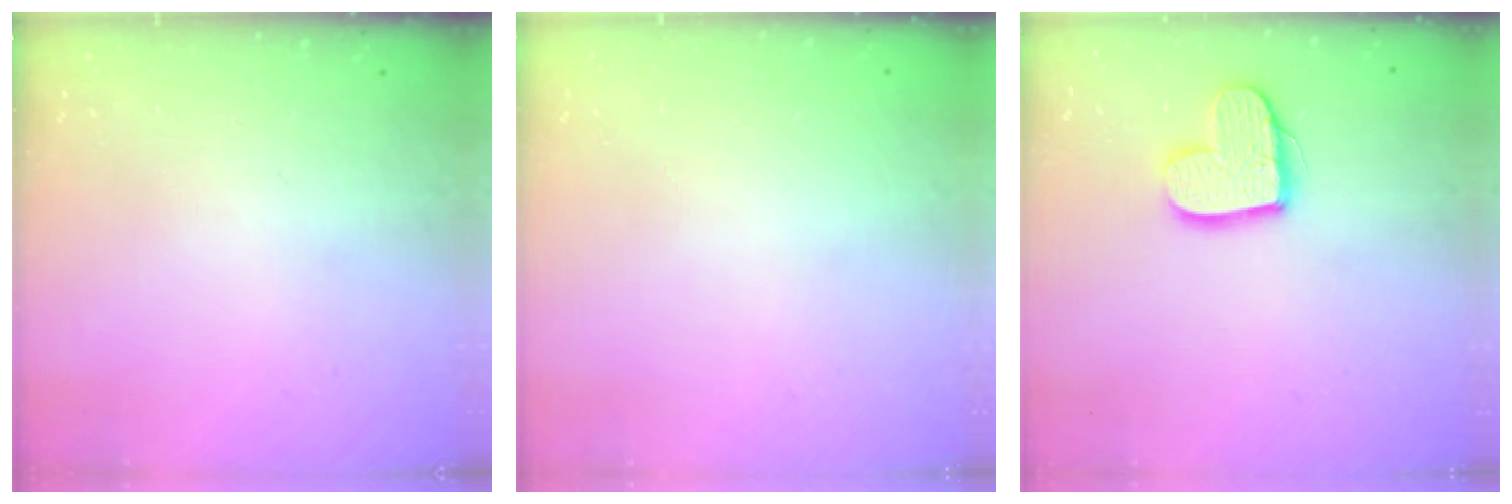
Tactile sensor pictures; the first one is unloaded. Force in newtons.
{"total": 0.0}
{"total": 11.5, "press": 11.5, "slide": 0.6}